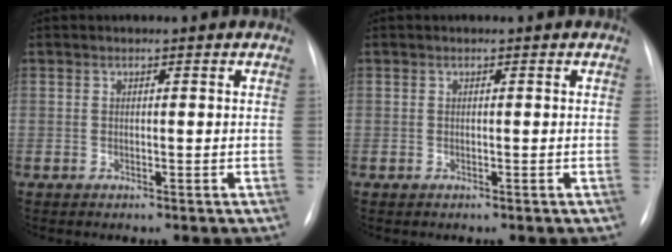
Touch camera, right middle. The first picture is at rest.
{"total": 0.0}